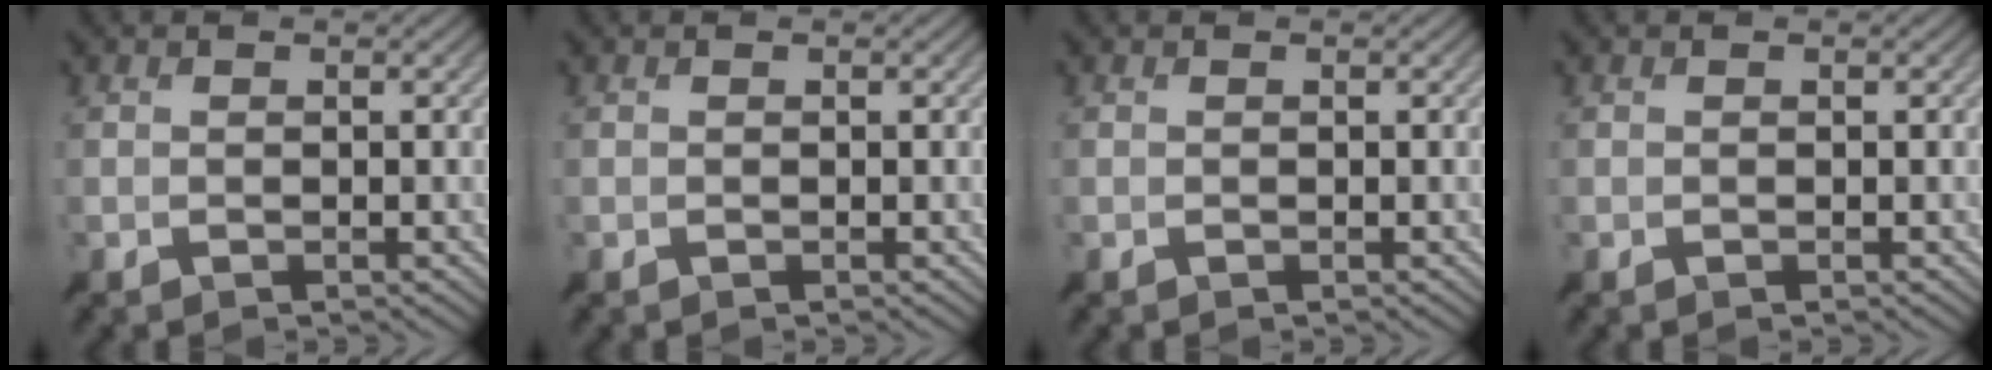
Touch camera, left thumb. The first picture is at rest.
{"total": 0.0}
{"total": 0.0}
{"total": 0.0}